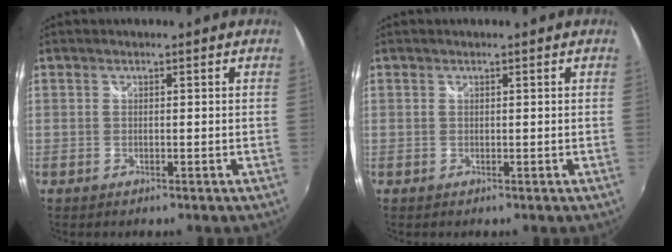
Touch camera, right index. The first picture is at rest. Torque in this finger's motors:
{"motor_torque": [-0.07, 0.16, 0.00, 0.00]}